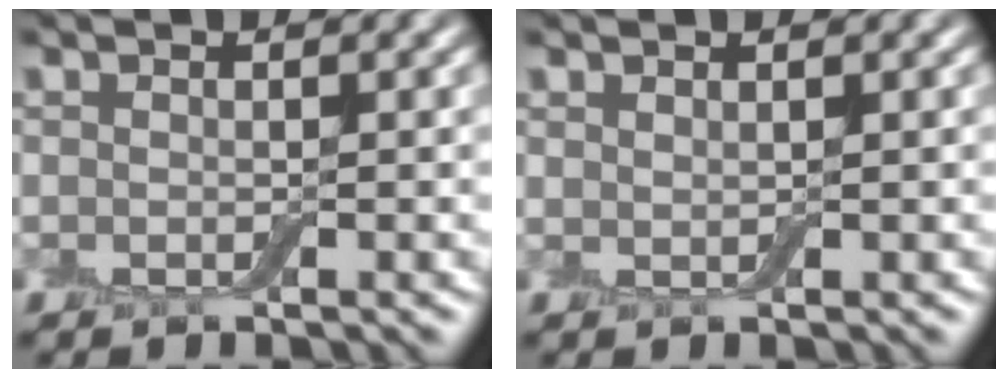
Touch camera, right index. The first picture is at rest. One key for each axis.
{"total": 0.5, "fx": 0.5, "fy": 0.1, "fz": 0.1, "tx": -0.002, "ty": 0.001, "tz": 0.012}